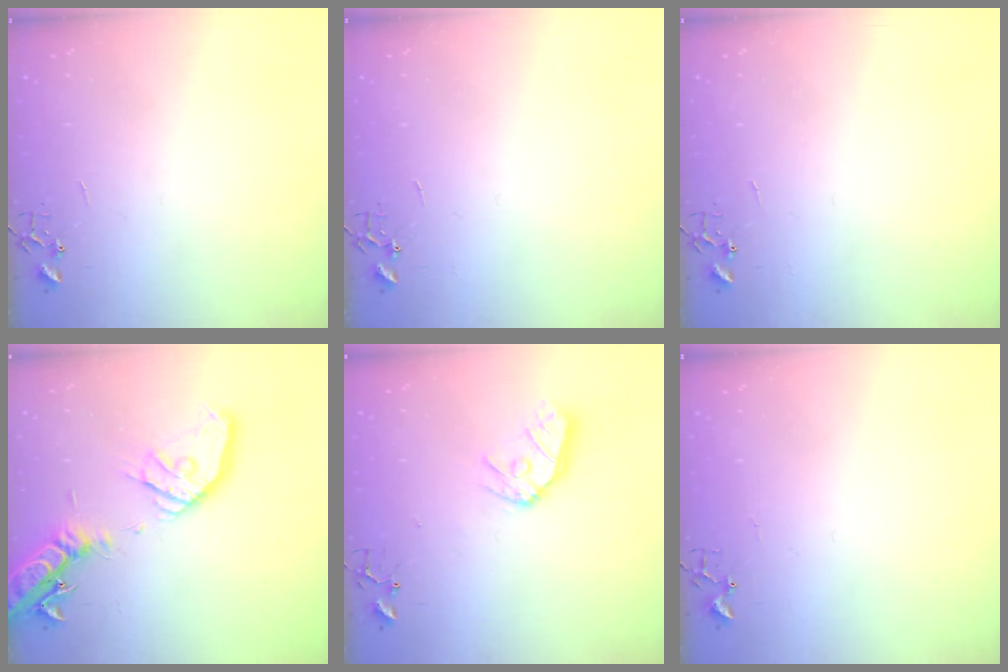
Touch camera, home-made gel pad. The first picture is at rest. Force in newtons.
{"total": 0.0}
{"total": 0.0}
{"total": 20.7, "press": 20.4, "slide": 3.6}
{"total": 11.0, "press": 11.0, "slide": 1.3}
{"total": 3.0, "press": 2.9, "slide": 0.4}